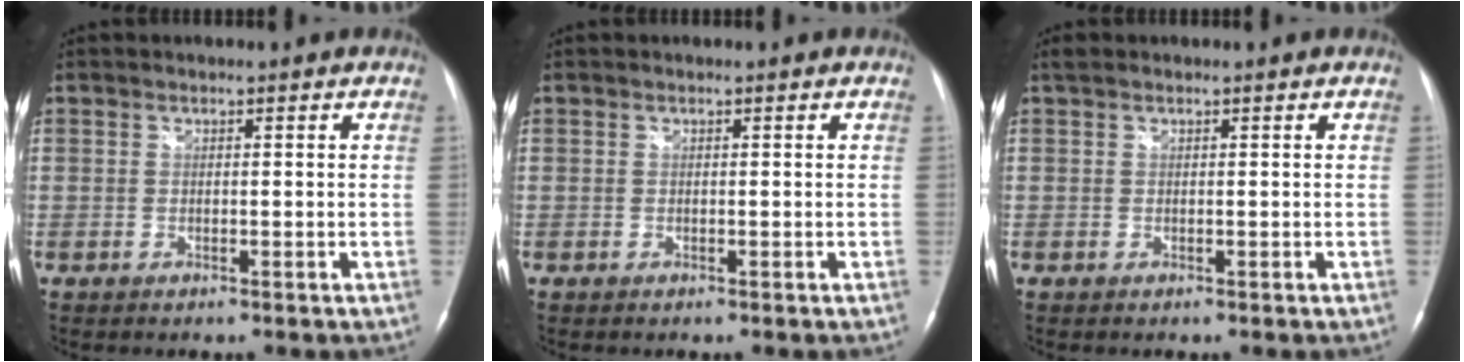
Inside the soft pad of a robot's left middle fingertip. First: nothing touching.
{"total": 0.0}
{"total": 0.8, "force": [0.6, 0.5, 0.3], "torque": [-0.009, 0.015, 0.013]}